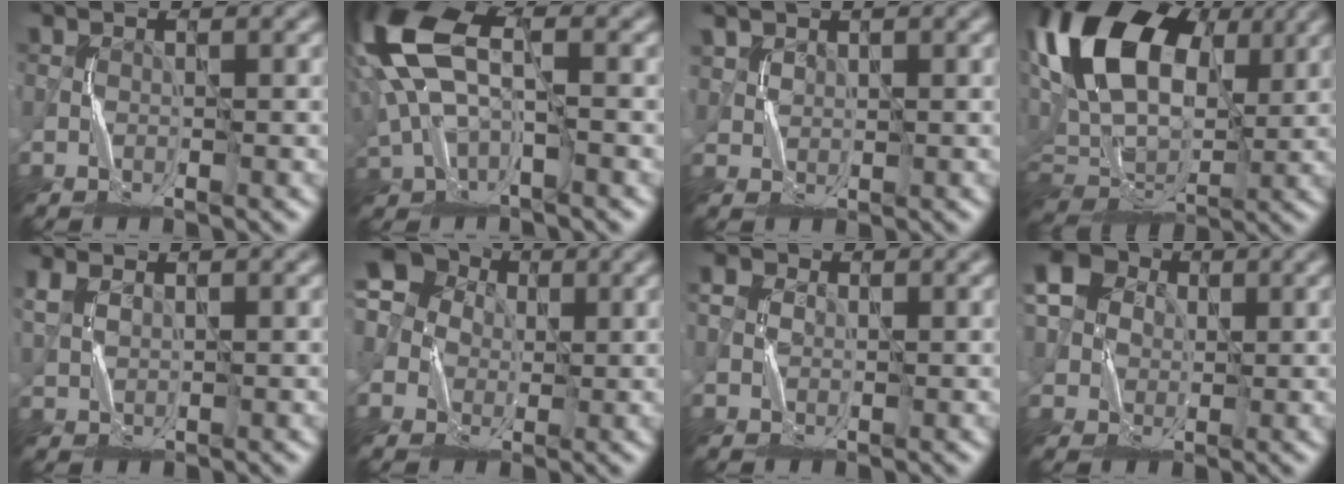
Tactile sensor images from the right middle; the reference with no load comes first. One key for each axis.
{"total": 11.1, "fx": 1.7, "fy": 6.0, "fz": 9.1, "tx": -0.217, "ty": 0.011, "tz": 0.024}
{"total": 1.3, "fx": 1.1, "fy": 0.5, "fz": -0.5, "tx": 0.017, "ty": 0.000, "tz": 0.027}
{"total": 14.4, "fx": 6.4, "fy": 8.7, "fz": 9.6, "tx": -0.195, "ty": 0.031, "tz": 0.119}
{"total": 1.4, "fx": 1.3, "fy": 0.6, "fz": 0.4, "tx": -0.007, "ty": 0.003, "tz": 0.030}
{"total": 7.6, "fx": 1.6, "fy": 6.7, "fz": 3.1, "tx": -0.072, "ty": 0.031, "tz": -0.013}
{"total": 2.3, "fx": 0.6, "fy": 2.1, "fz": 0.9, "tx": -0.006, "ty": 0.009, "tz": -0.002}
{"total": 5.9, "fx": 1.8, "fy": 5.3, "fz": 1.8, "tx": -0.023, "ty": 0.026, "tz": 0.005}